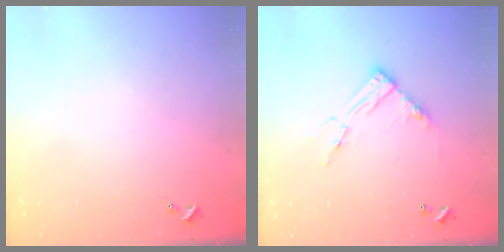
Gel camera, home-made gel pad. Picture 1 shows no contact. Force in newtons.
{"total": 10.7, "press": 10.7, "slide": 0.8}